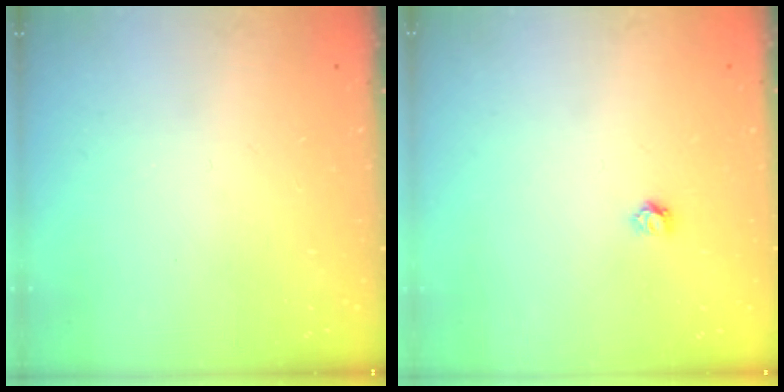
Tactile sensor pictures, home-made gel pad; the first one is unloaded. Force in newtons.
{"total": 3.7, "press": 3.6, "slide": 0.4}